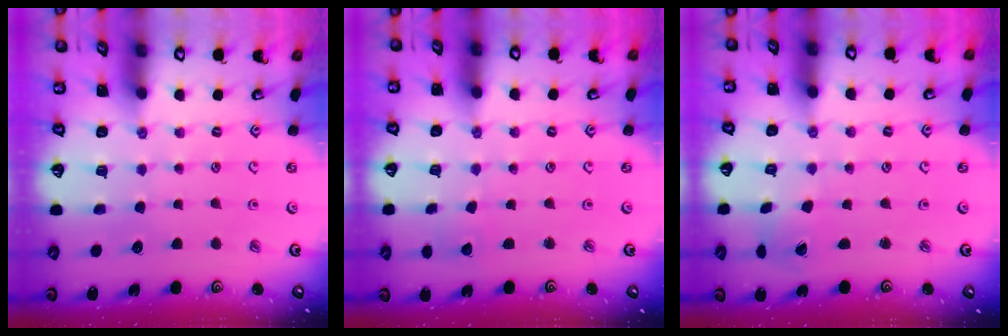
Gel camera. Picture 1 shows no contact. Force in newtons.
{"total": 2.5, "press": 2.5, "slide": 0.4}
{"total": 1.4, "press": 1.4, "slide": 0.2}